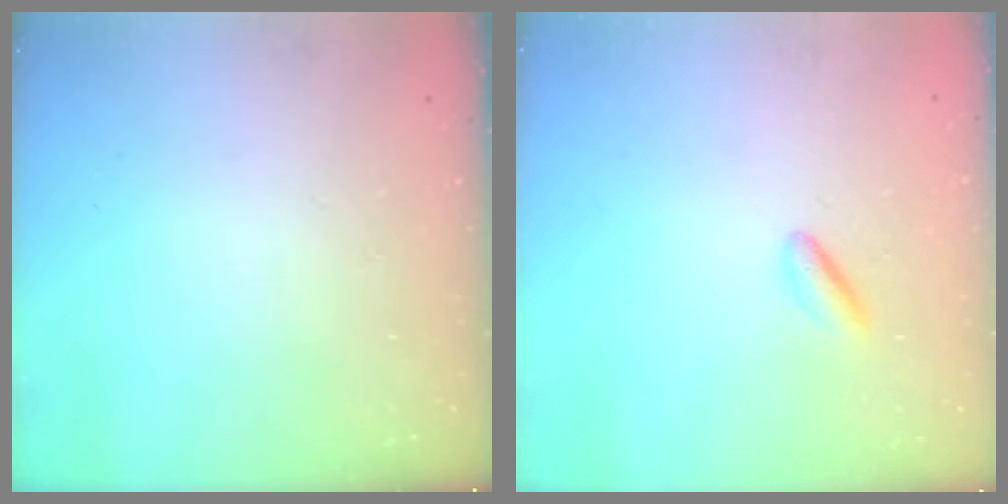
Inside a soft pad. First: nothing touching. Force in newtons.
{"total": 2.7, "press": 2.6, "slide": 0.7}